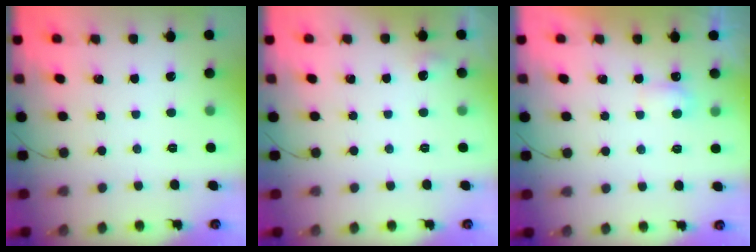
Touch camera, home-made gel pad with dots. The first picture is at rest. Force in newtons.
{"total": 4.0, "press": 3.7, "slide": 1.4}
{"total": 3.7, "press": 3.5, "slide": 1.3}